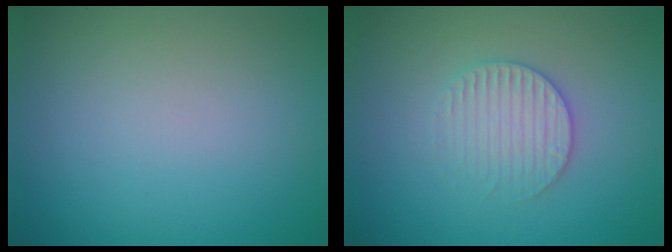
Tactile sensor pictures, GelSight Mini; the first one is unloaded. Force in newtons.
{"total": 2.8, "press": 2.7, "slide": 0.6}